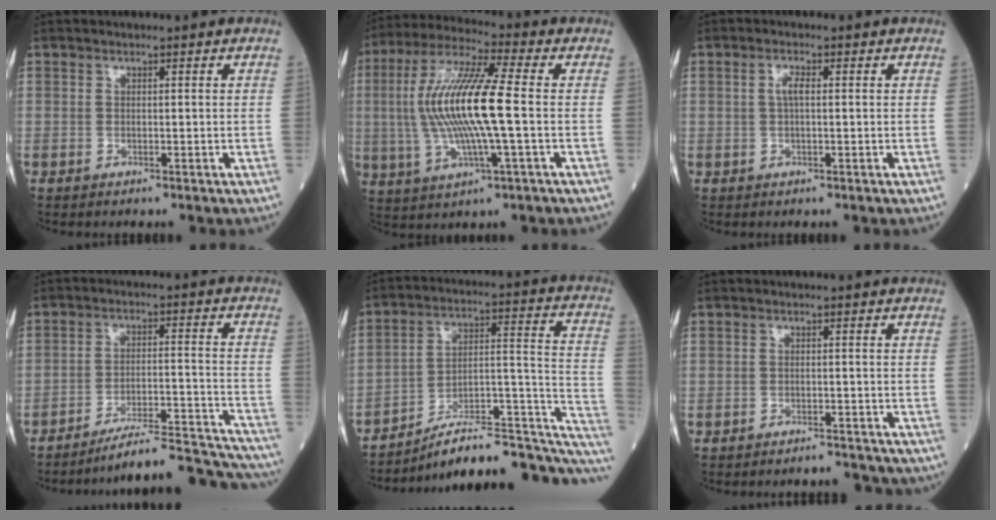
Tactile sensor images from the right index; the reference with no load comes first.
{"total": 15.1, "force": [-0.3, 1.5, 15.0], "torque": [-0.312, 0.009, -0.011]}
{"total": 1.9, "force": [0.3, 0.5, 1.9], "torque": [-0.040, 0.003, 0.004]}
{"total": 18.3, "force": [-17.7, 0.3, 4.7], "torque": [-0.034, 0.017, -0.248]}
{"total": 19.1, "force": [-13.9, 5.6, 11.9], "torque": [-0.101, 0.077, -0.195]}
{"total": 3.7, "force": [-3.5, 1.2, 0.6], "torque": [-0.004, 0.003, -0.043]}